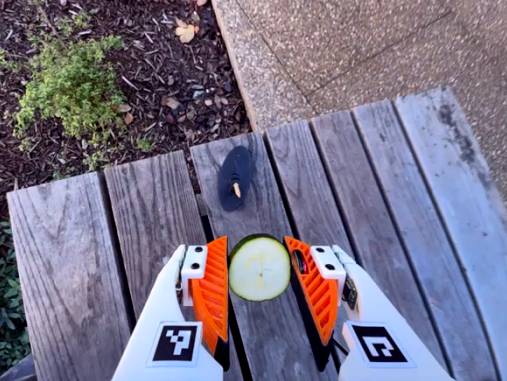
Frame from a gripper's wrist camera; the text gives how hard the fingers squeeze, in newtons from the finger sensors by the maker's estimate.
{"total": 5.9, "left": 6.1, "right": 5.8}